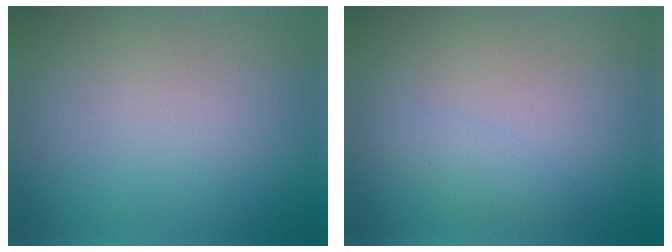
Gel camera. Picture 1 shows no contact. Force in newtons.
{"total": 1.3, "press": 1.3, "slide": 0.1}